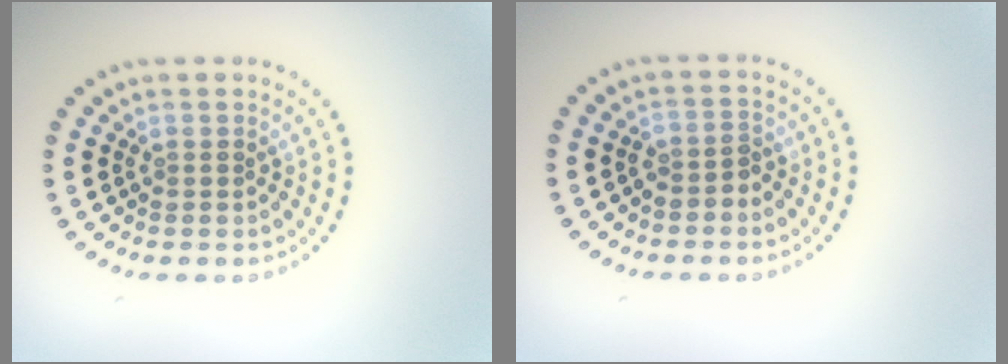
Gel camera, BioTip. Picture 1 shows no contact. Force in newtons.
{"total": 1.4, "press": 1.2, "slide": 0.8}